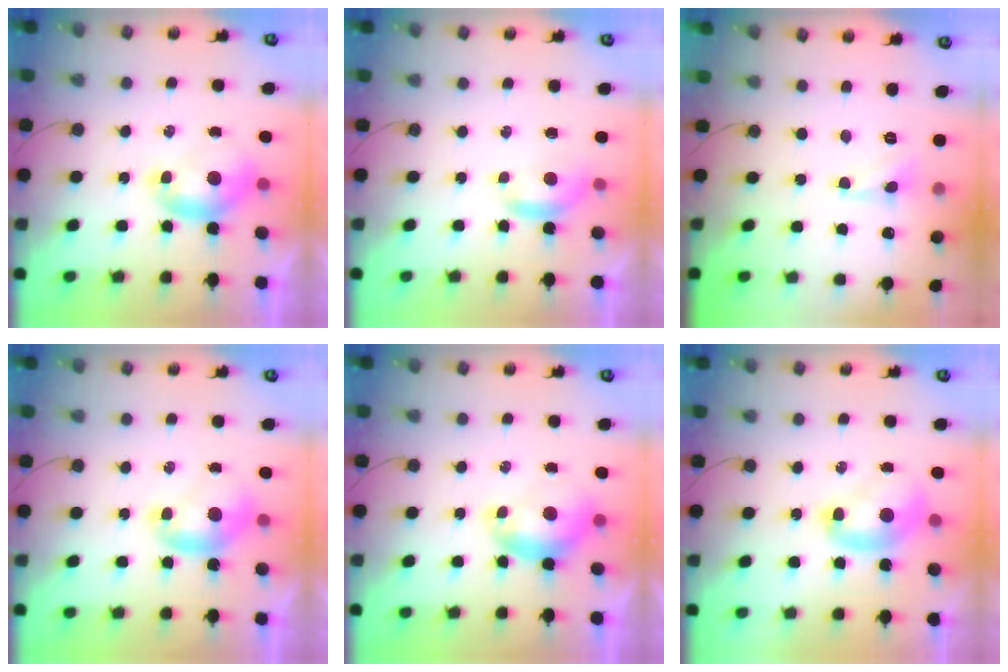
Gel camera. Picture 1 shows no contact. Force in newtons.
{"total": 1.6, "press": 1.6, "slide": 0.3}
{"total": 2.4, "press": 2.3, "slide": 0.5}
{"total": 0.0}
{"total": 0.0}
{"total": 2.2, "press": 2.2, "slide": 0.2}